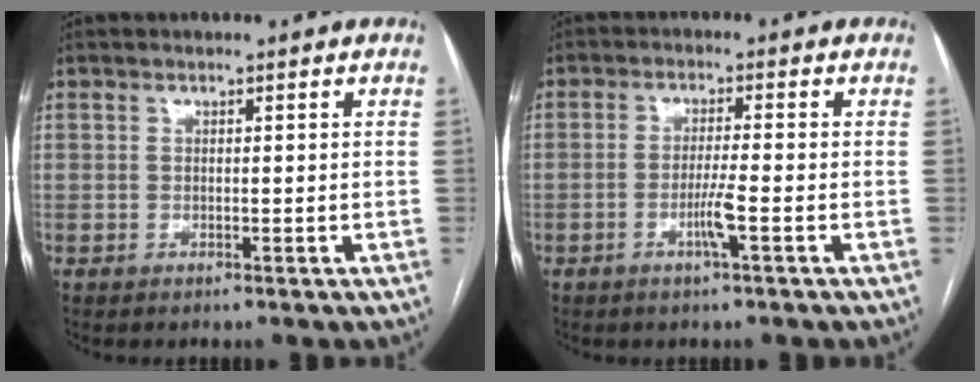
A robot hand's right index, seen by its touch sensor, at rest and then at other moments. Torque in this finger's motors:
{"motor_torque": [0.12, 0.03, 0.08, 0.02]}